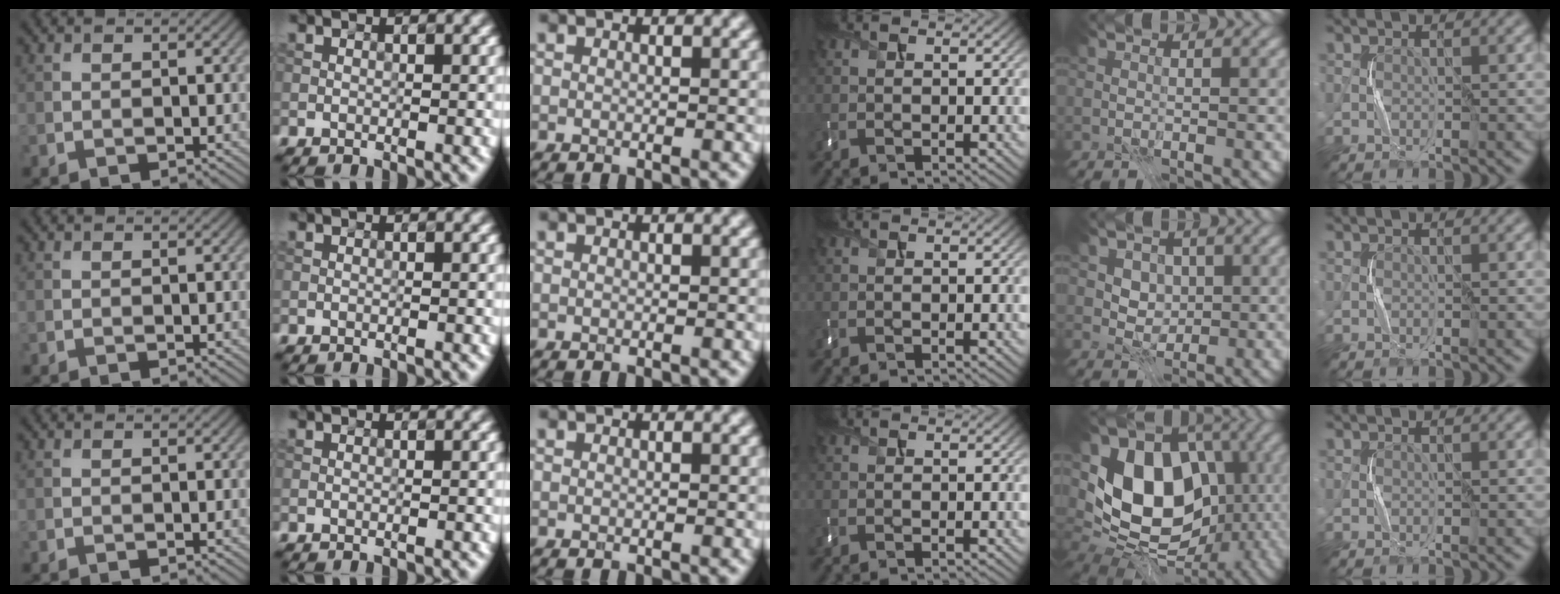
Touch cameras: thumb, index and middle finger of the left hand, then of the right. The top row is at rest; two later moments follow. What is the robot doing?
{"motion": "press", "object": "mouse"}